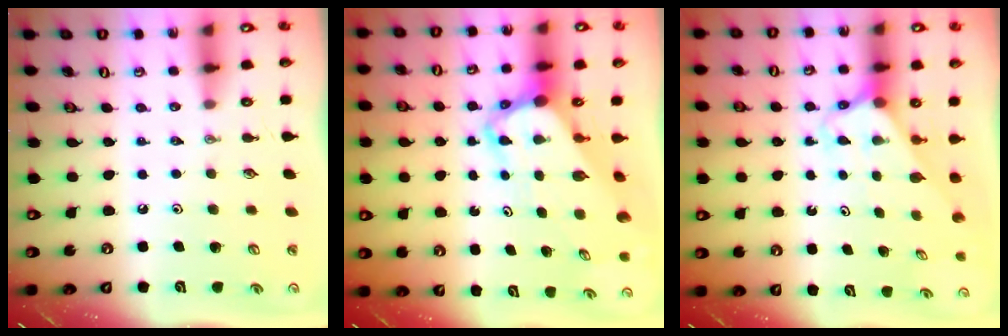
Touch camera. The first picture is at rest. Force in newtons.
{"total": 5.0, "press": 4.9, "slide": 0.4}
{"total": 2.7, "press": 2.7, "slide": 0.1}